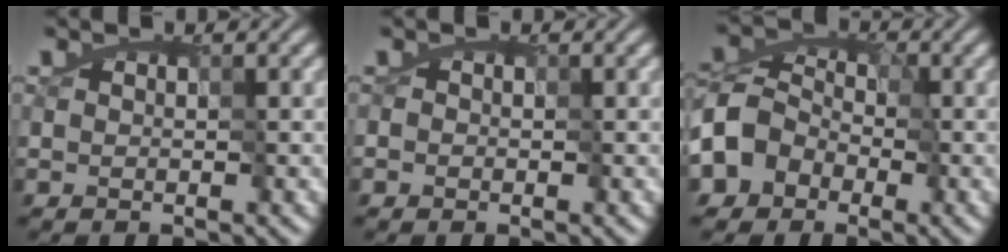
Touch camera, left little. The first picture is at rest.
{"total": 1.0, "force": [0.1, 0.9, 0.4], "torque": [-0.007, 0.004, 0.004]}
{"total": 5.2, "force": [-3.7, 3.5, 1.0], "torque": [-0.014, 0.013, -0.081]}